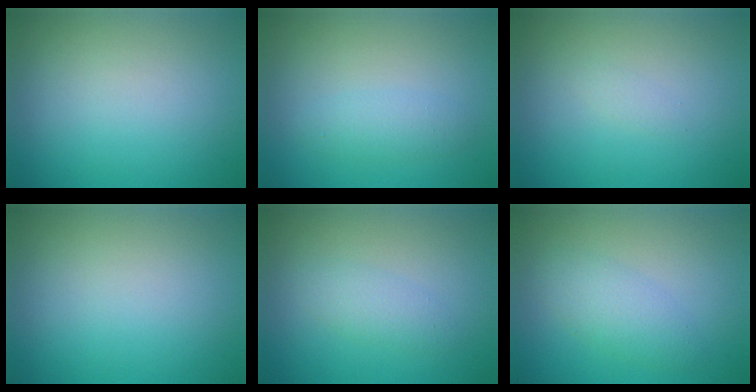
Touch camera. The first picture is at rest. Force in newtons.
{"total": 1.6, "press": 1.6, "slide": 0.0}
{"total": 0.7, "press": 0.6, "slide": 0.1}
{"total": 0.0}
{"total": 1.9, "press": 1.9, "slide": 0.1}
{"total": 2.8, "press": 2.8, "slide": 0.1}